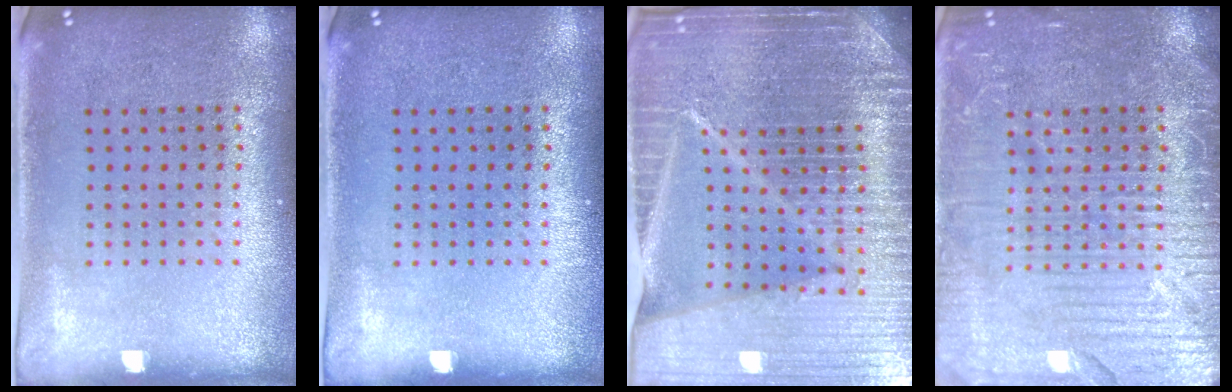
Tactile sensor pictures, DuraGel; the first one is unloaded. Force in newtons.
{"total": 0.0}
{"total": 7.2, "press": 6.1, "slide": 3.7}
{"total": 7.2, "press": 7.1, "slide": 0.9}